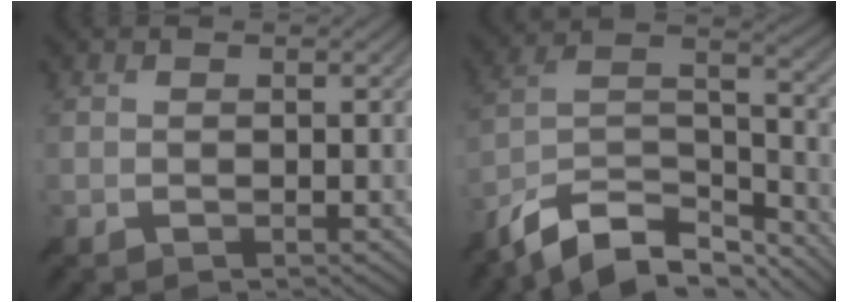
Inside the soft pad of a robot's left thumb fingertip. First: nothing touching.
{"total": 12.2, "force": [-9.3, 4.5, 6.5], "torque": [-0.141, 0.002, -0.169]}